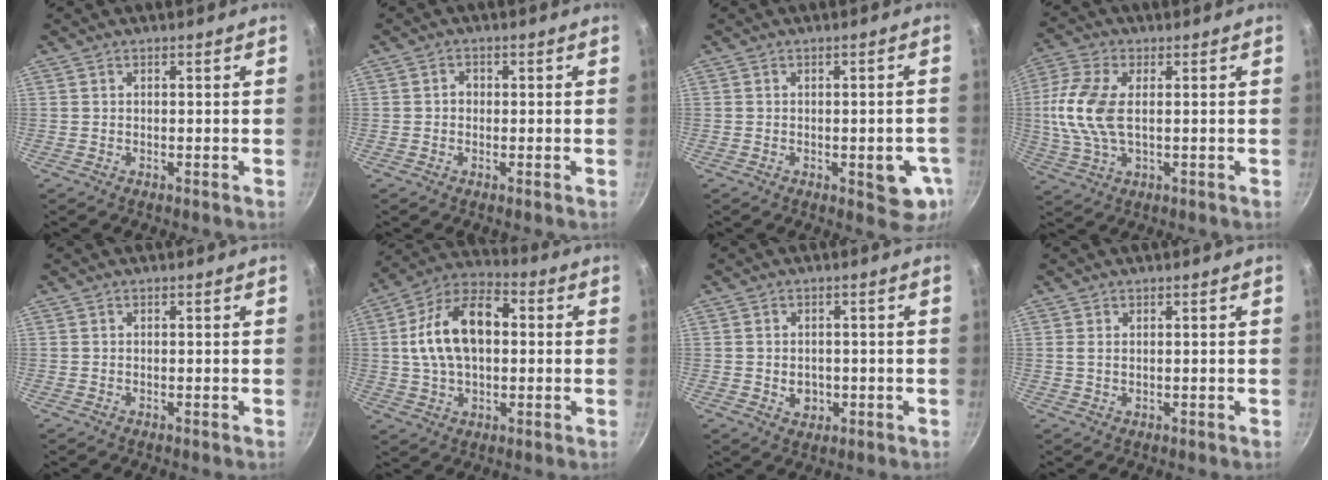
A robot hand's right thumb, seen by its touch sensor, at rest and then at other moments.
{"total": 1.6, "force": [-0.1, 1.4, 0.8], "torque": [-0.007, 0.006, -0.006]}
{"total": 7.4, "force": [-1.9, 3.3, 6.3], "torque": [-0.052, 0.001, -0.023]}
{"total": 11.3, "force": [0.8, 5.9, 9.6], "torque": [-0.205, 0.009, 0.009]}
{"total": 0.0}
{"total": 16.3, "force": [1.7, 10.1, 12.7], "torque": [-0.203, 0.029, 0.015]}
{"total": 3.6, "force": [-0.6, 3.0, 1.9], "torque": [-0.017, 0.004, -0.003]}
{"total": 0.9, "force": [0.5, 0.4, 0.7], "torque": [-0.015, 0.000, 0.010]}